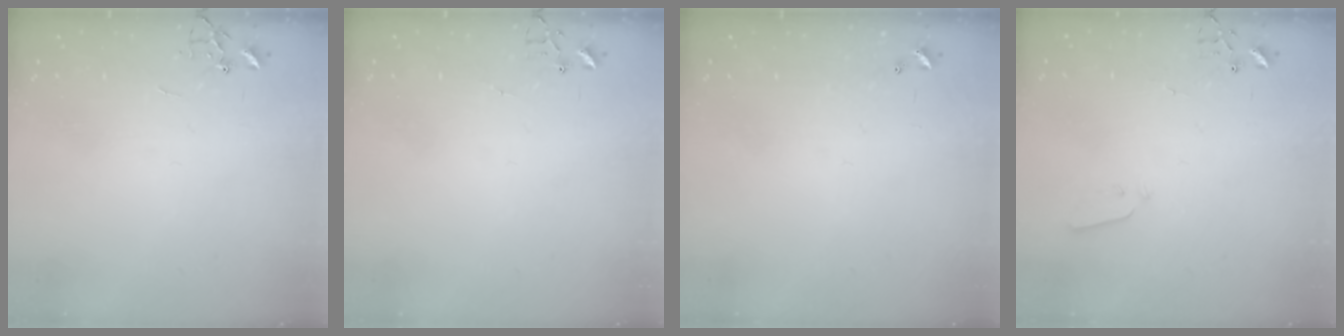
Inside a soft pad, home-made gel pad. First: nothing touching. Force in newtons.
{"total": 3.6, "press": 3.6, "slide": 0.4}
{"total": 0.0}
{"total": 3.0, "press": 3.0, "slide": 0.3}